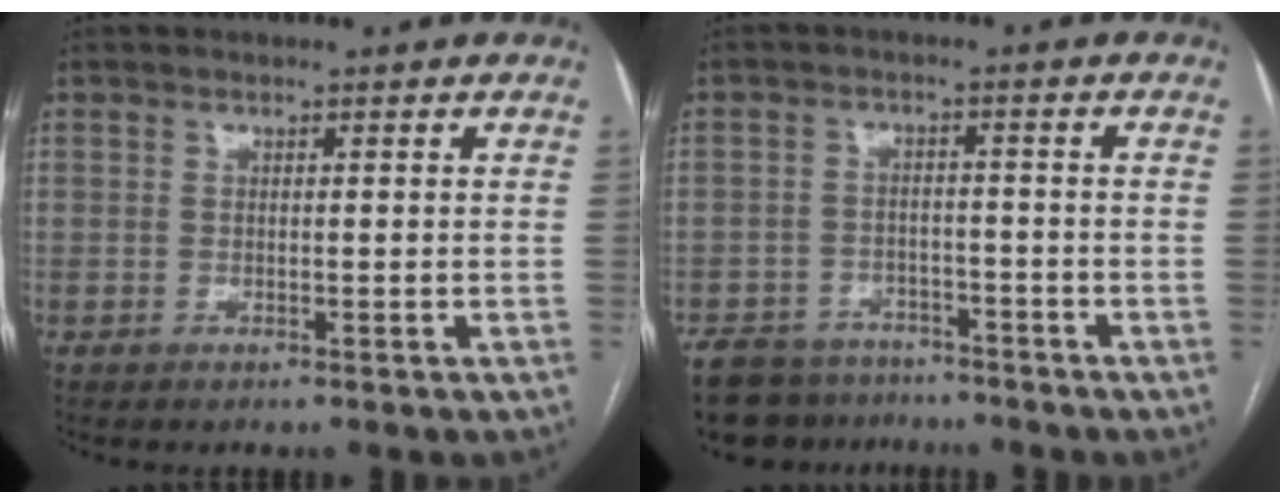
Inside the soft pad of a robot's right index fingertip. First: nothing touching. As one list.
[{"total": 11.3, "force": [-9.2, 5.7, 3.0], "torque": [-0.057, 0.001, -0.133]}]